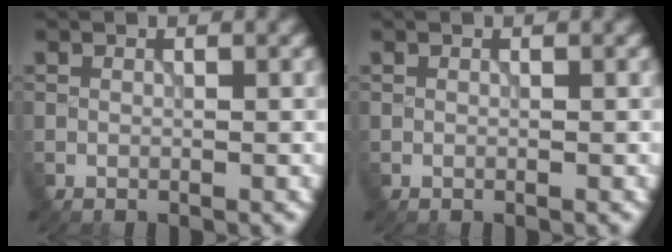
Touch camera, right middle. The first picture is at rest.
{"total": 0.0}